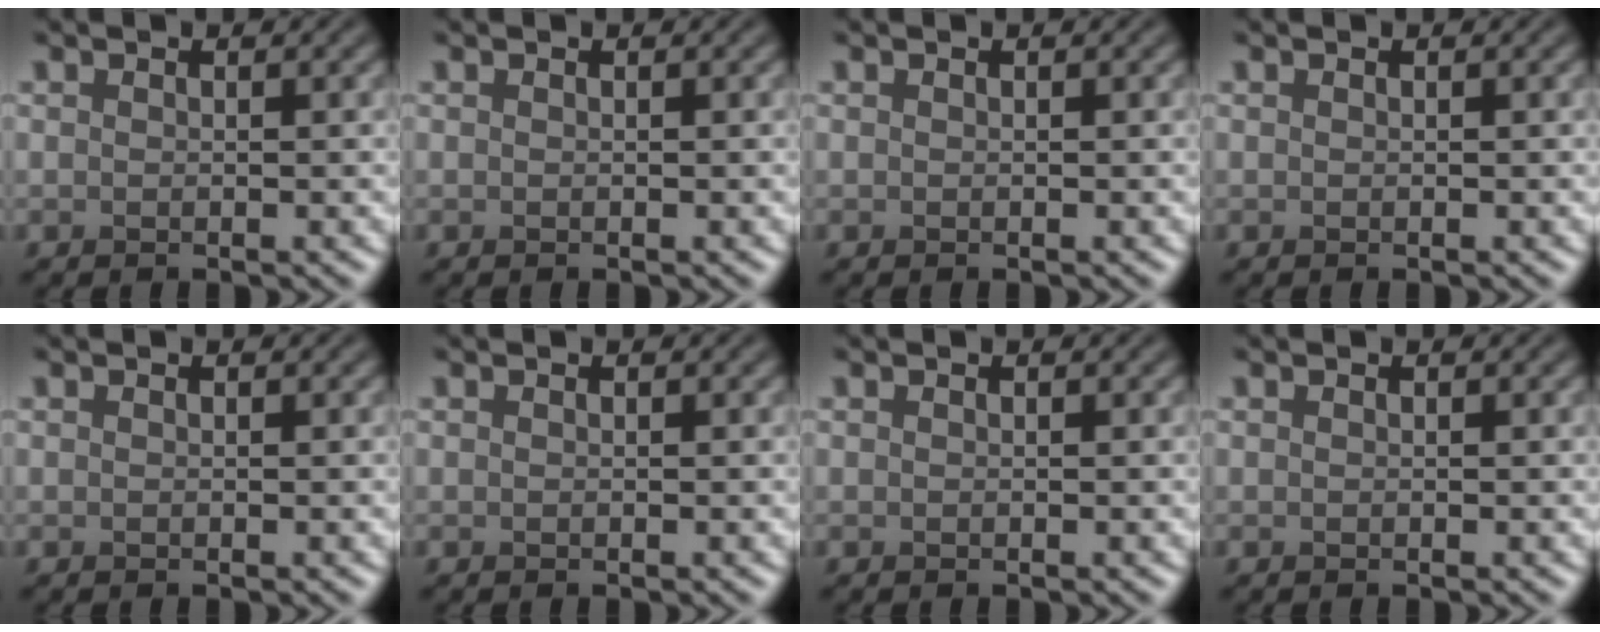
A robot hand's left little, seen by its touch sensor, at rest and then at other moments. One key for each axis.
{"total": 0.0}
{"total": 0.0}
{"total": 0.0}
{"total": 0.0}
{"total": 0.0}
{"total": 0.0}
{"total": 0.0}